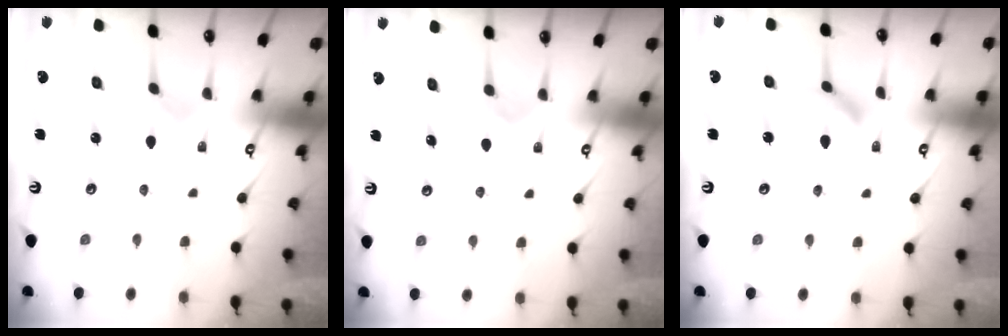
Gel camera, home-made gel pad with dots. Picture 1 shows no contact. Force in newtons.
{"total": 5.9, "press": 5.9, "slide": 0.4}
{"total": 11.2, "press": 11.1, "slide": 1.1}